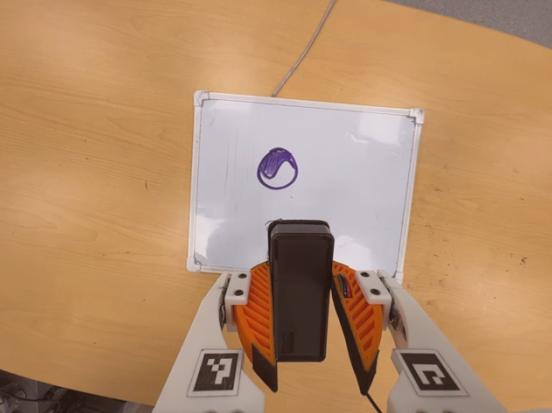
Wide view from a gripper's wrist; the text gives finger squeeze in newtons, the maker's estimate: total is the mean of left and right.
{"total": 4.2, "left": 3.6, "right": 4.9}